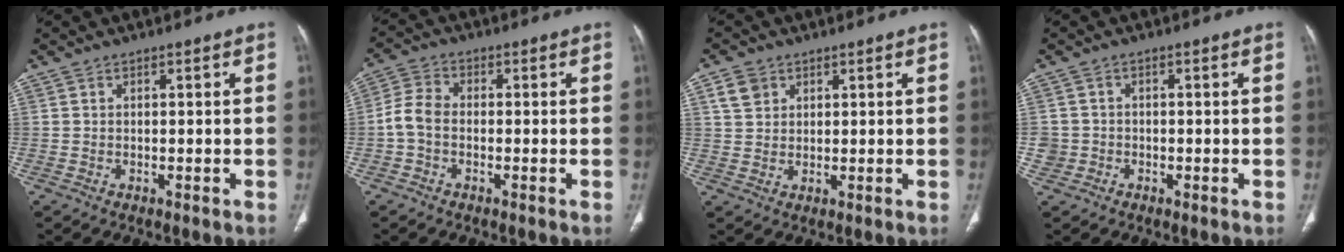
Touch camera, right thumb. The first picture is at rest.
{"total": 4.8, "force": [-1.0, 3.4, 3.3], "torque": [-0.062, 0.016, -0.032]}
{"total": 4.2, "force": [2.0, 3.2, 1.7], "torque": [-0.022, -0.004, 0.043]}
{"total": 2.5, "force": [-0.8, 2.3, -0.1], "torque": [0.017, 0.012, -0.019]}